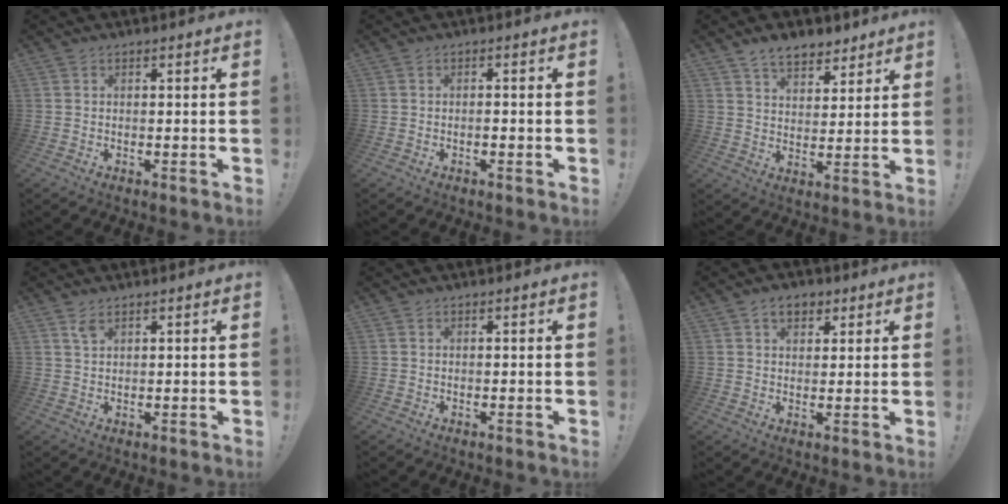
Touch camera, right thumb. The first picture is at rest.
{"total": 1.1, "force": [-0.7, 0.0, 0.8], "torque": [-0.012, -0.001, -0.013]}
{"total": 8.7, "force": [6.5, 4.7, 3.4], "torque": [-0.044, -0.036, 0.121]}
{"total": 2.8, "force": [1.8, 1.2, 1.8], "torque": [-0.030, -0.005, 0.031]}
{"total": 0.0}
{"total": 5.8, "force": [2.8, 4.0, 3.1], "torque": [-0.041, 0.000, 0.051]}